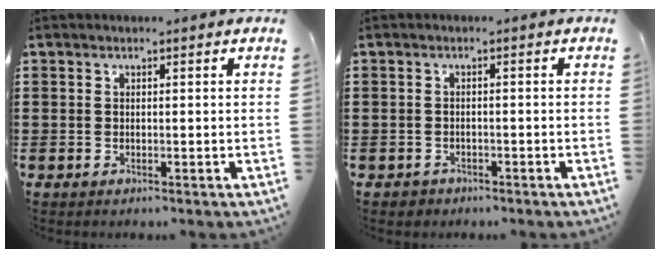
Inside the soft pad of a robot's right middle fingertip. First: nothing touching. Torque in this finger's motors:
{"motor_torque": [1.16, 0.31, 0.04, 0.01]}